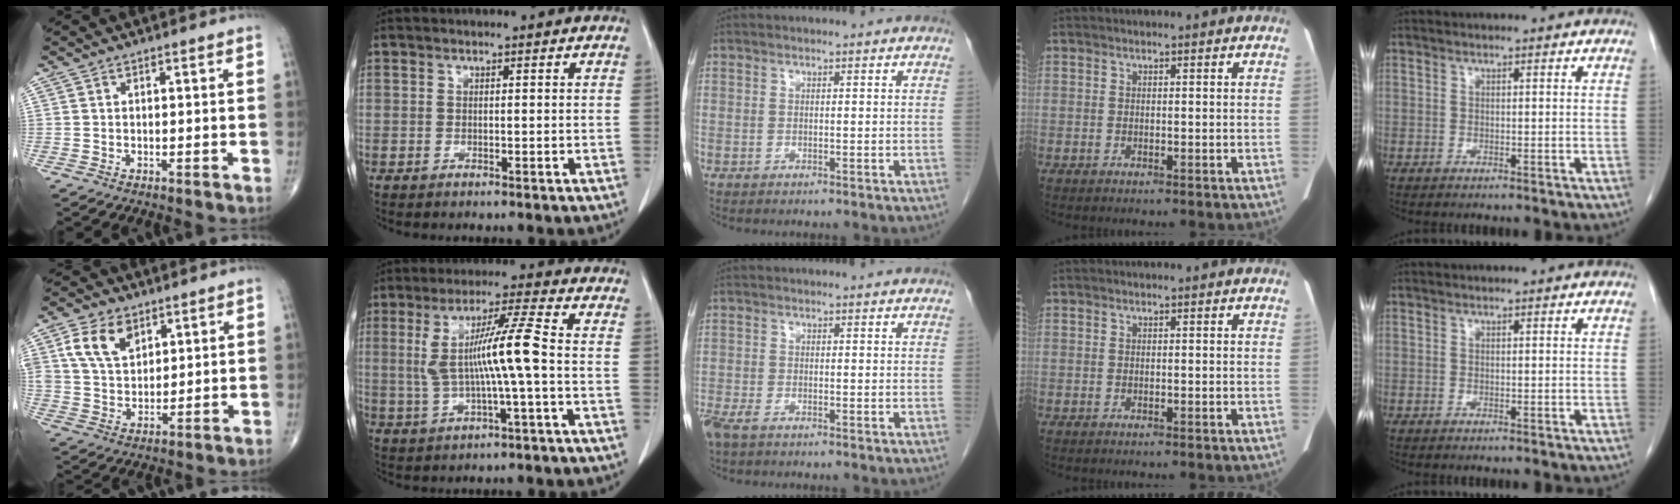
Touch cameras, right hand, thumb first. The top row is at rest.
{"thumb": {"total": 9.6, "force": [4.6, 6.2, 5.7], "torque": [-0.090, -0.014, 0.090]}, "index": {"total": 9.4, "force": [-0.1, -0.4, 9.4], "torque": [-0.183, 0.011, 0.001]}, "middle": {"total": 3.5, "force": [-2.4, 1.3, 2.1], "torque": [-0.052, -0.009, -0.044]}}